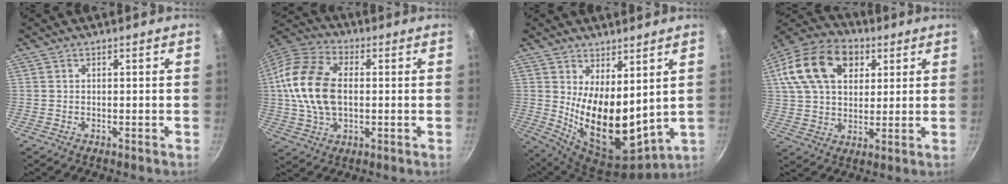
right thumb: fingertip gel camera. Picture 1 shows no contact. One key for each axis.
{"total": 16.6, "fx": 0.8, "fy": 10.6, "fz": 12.7, "tx": -0.236, "ty": 0.021, "tz": 0.001}
{"total": 15.5, "fx": 3.1, "fy": 8.0, "fz": 12.9, "tx": -0.185, "ty": -0.059, "tz": 0.074}
{"total": 19.7, "fx": 6.9, "fy": 13.4, "fz": 12.7, "tx": -0.215, "ty": 0.012, "tz": 0.110}